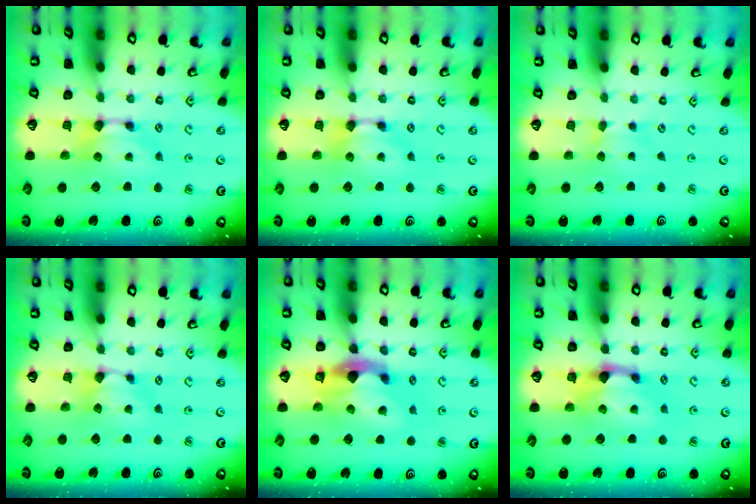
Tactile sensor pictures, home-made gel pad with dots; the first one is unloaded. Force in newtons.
{"total": 0.0}
{"total": 1.7, "press": 1.6, "slide": 0.4}
{"total": 0.9, "press": 0.4, "slide": 0.8}
{"total": 5.5, "press": 5.1, "slide": 2.1}
{"total": 1.6, "press": 1.0, "slide": 1.3}